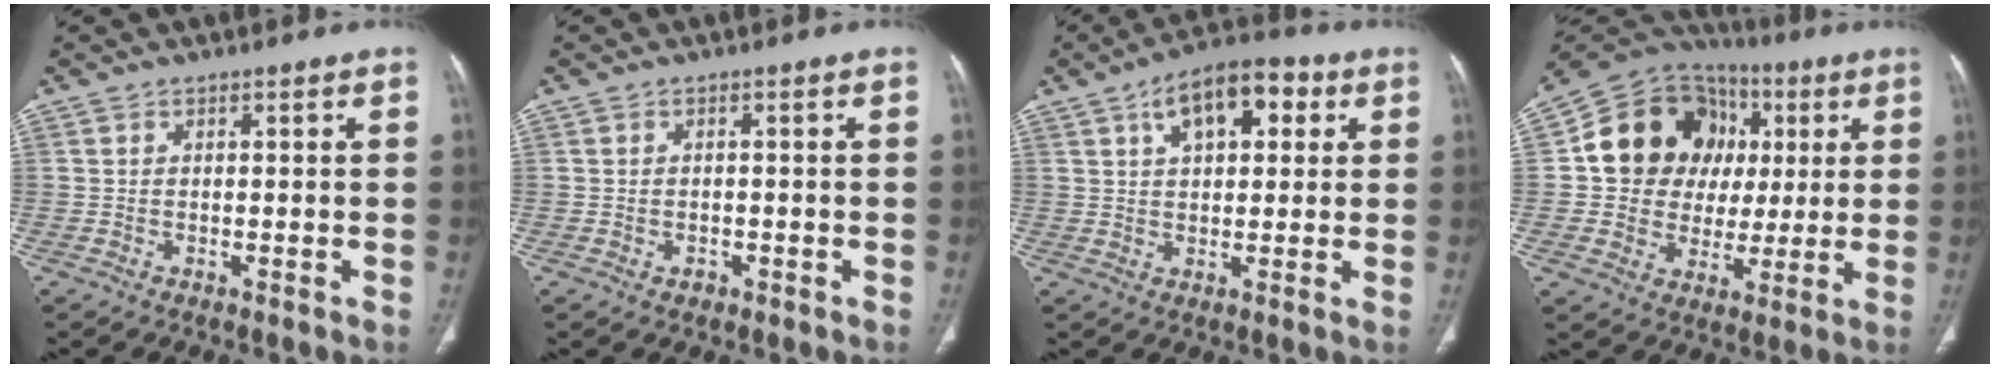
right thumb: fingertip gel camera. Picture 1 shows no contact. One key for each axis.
{"total": 1.2, "fx": -0.5, "fy": 1.0, "fz": 0.4, "tx": -0.007, "ty": 0.004, "tz": -0.003}
{"total": 11.1, "fx": 4.3, "fy": 5.5, "fz": 8.6, "tx": -0.103, "ty": 0.016, "tz": 0.058}
{"total": 19.1, "fx": 3.7, "fy": 16.3, "fz": 9.3, "tx": -0.106, "ty": 0.030, "tz": 0.068}